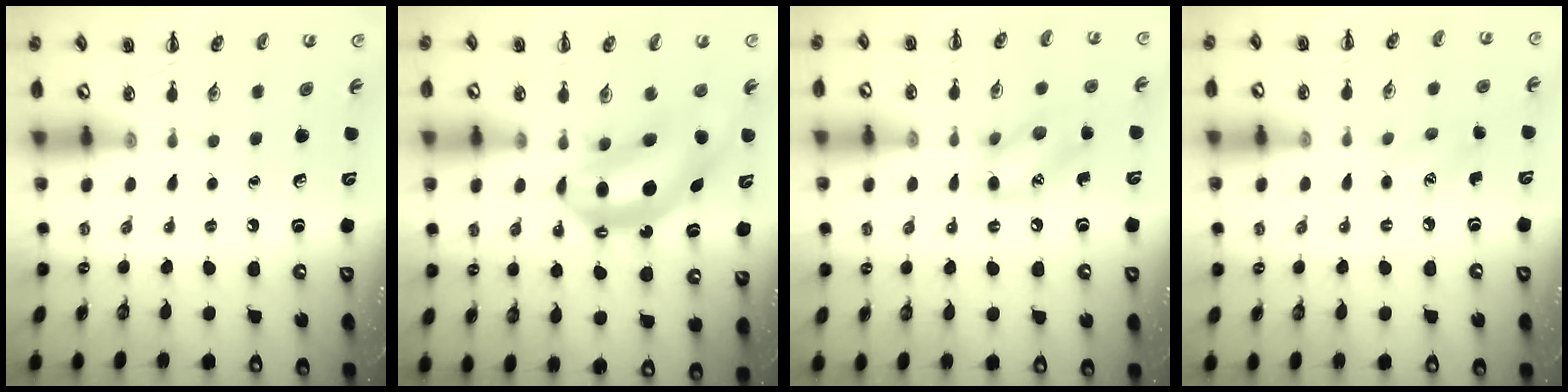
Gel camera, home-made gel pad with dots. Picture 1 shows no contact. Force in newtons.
{"total": 11.0, "press": 10.6, "slide": 2.9}
{"total": 11.3, "press": 11.2, "slide": 1.5}
{"total": 6.7, "press": 6.4, "slide": 1.8}